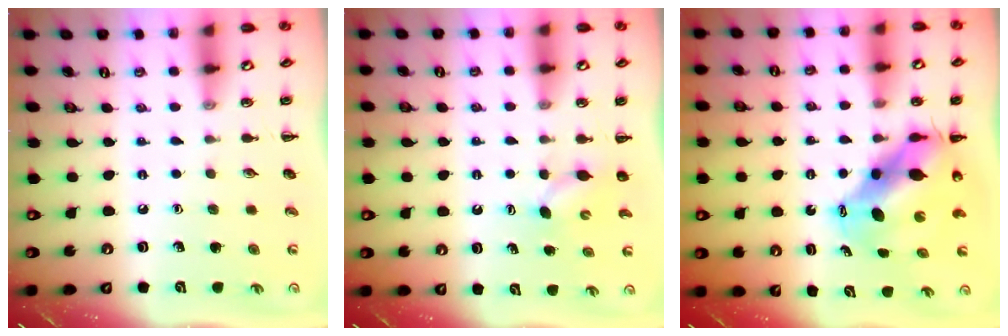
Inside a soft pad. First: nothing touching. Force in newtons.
{"total": 3.6, "press": 3.5, "slide": 0.7}
{"total": 10.1, "press": 9.8, "slide": 2.6}